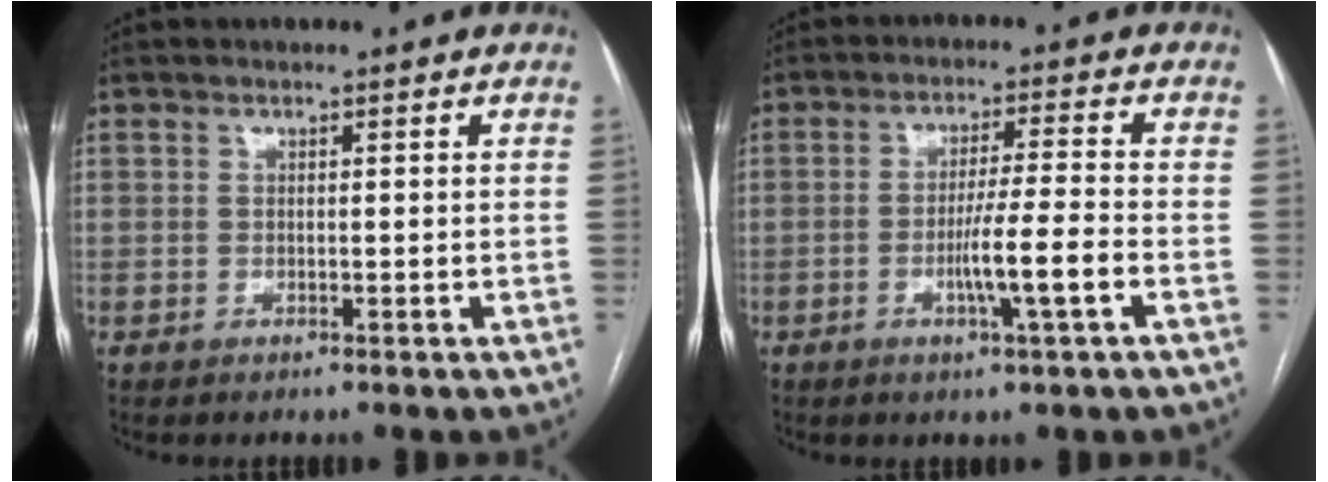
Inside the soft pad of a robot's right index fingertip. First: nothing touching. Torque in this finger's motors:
{"motor_torque": [1.81, 0.02, 0.67, 0.15]}